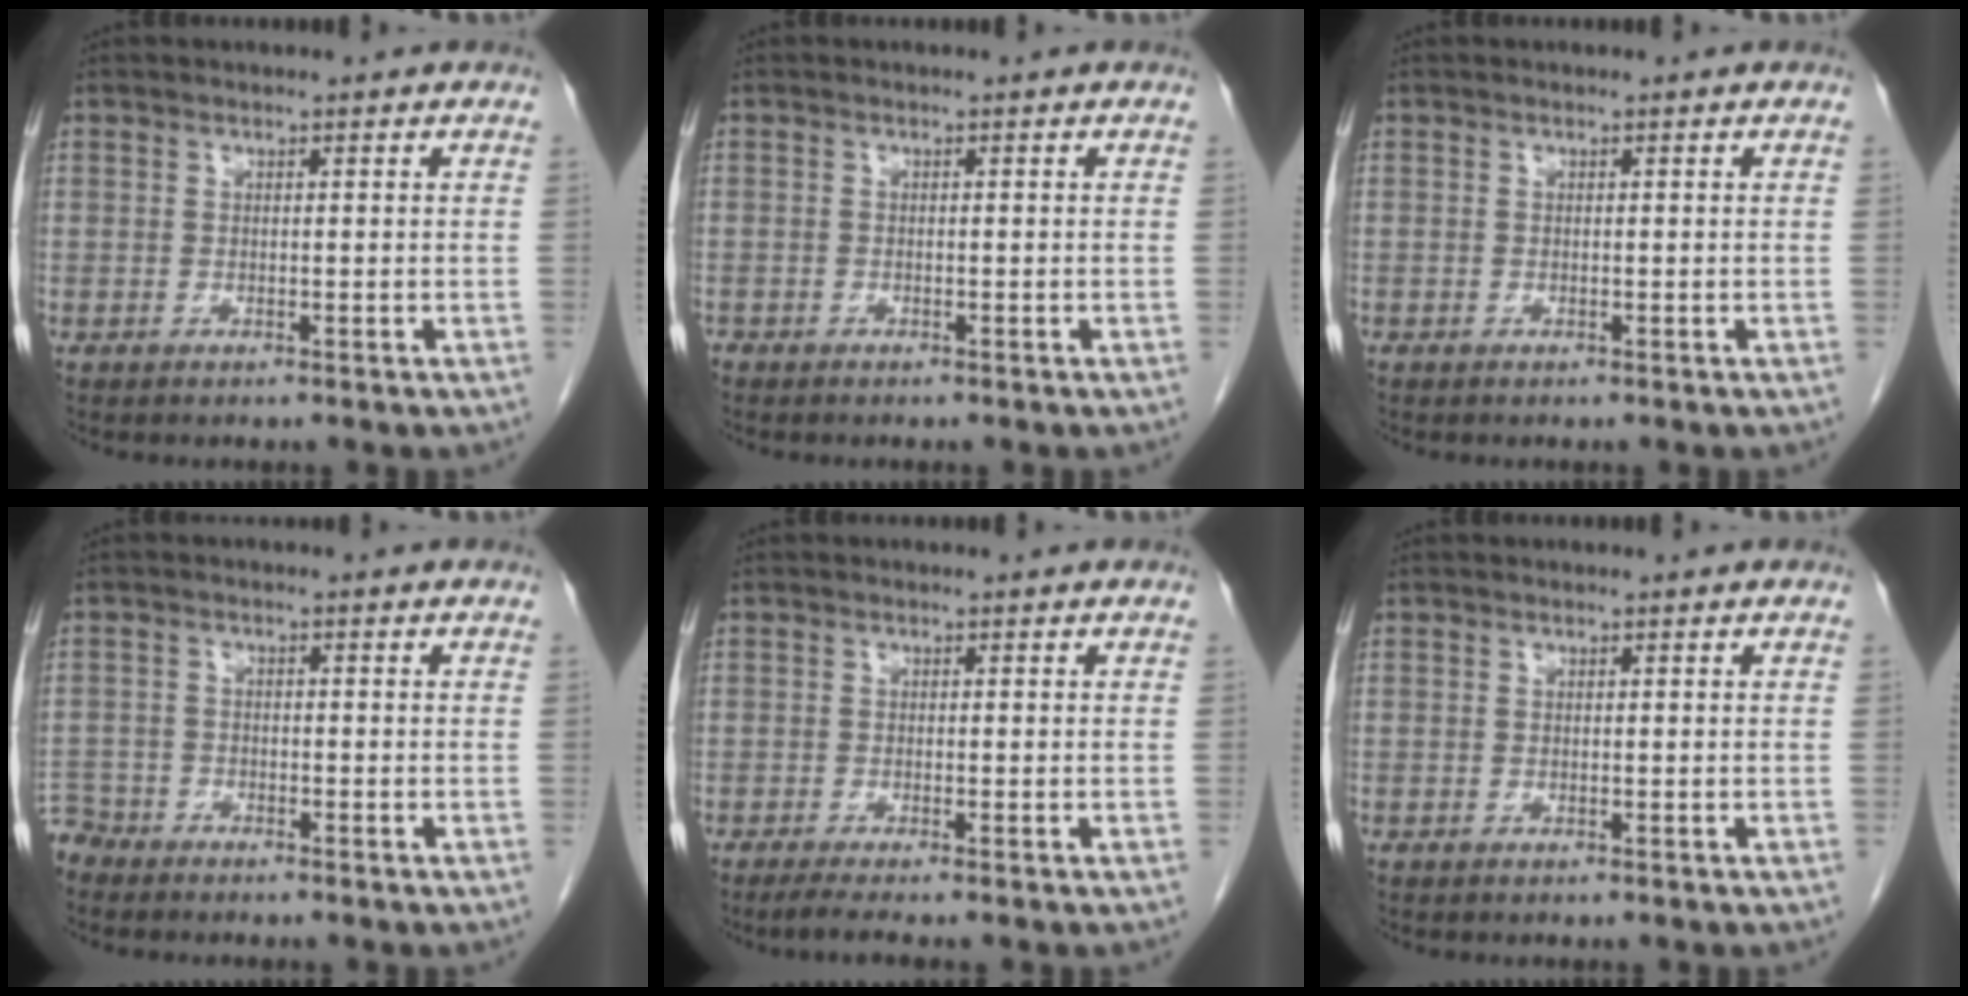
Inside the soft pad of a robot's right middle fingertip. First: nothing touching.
{"total": 1.1, "force": [-1.0, 0.5, 0.3], "torque": [-0.009, -0.001, -0.016]}
{"total": 0.0}
{"total": 3.9, "force": [-3.7, 1.2, -0.5], "torque": [0.011, -0.006, -0.074]}
{"total": 2.8, "force": [-2.2, -0.4, 1.6], "torque": [-0.034, -0.008, -0.042]}
{"total": 0.0}